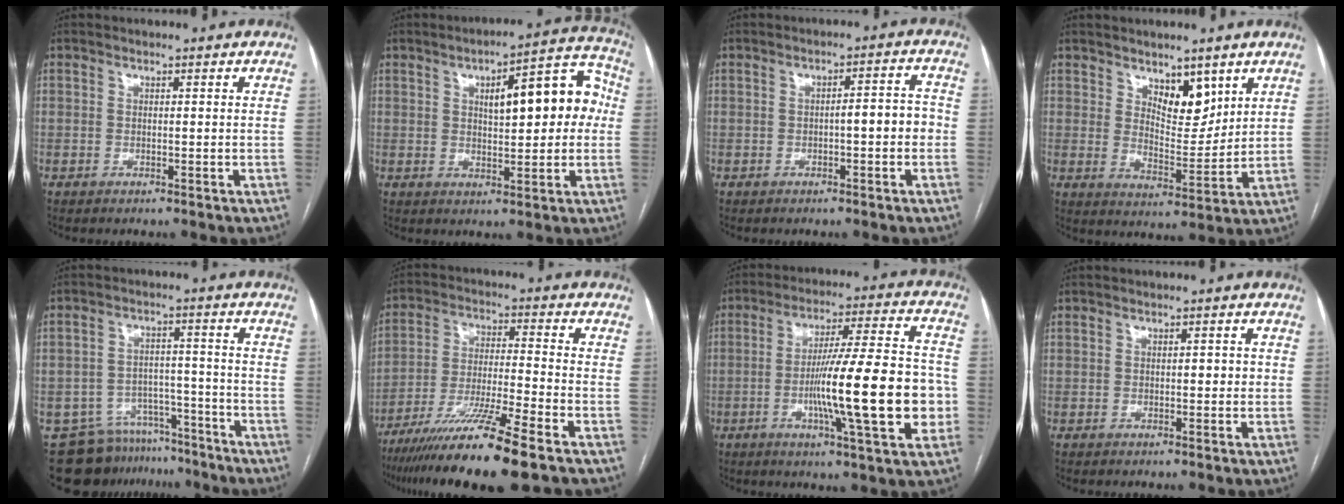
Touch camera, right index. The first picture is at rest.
{"total": 12.8, "force": [2.0, 4.1, 12.0], "torque": [-0.155, 0.043, 0.030]}
{"total": 4.2, "force": [-0.9, 0.9, 4.0], "torque": [-0.054, 0.020, -0.010]}
{"total": 6.7, "force": [4.2, 2.9, 4.3], "torque": [-0.068, -0.013, 0.076]}
{"total": 12.4, "force": [-10.4, 6.6, 1.3], "torque": [-0.016, 0.034, -0.143]}
{"total": 14.8, "force": [-10.4, -0.8, 10.5], "torque": [-0.204, -0.041, -0.183]}
{"total": 18.7, "force": [-3.6, 1.5, 18.2], "torque": [-0.280, 0.007, -0.054]}
{"total": 1.4, "force": [0.0, 0.6, 1.2], "torque": [-0.015, 0.002, -0.001]}